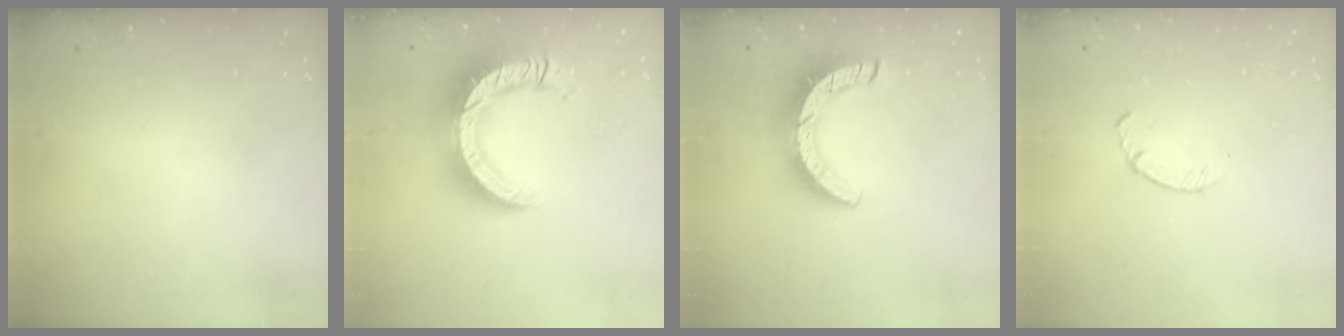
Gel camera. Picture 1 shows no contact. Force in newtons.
{"total": 15.7, "press": 15.6, "slide": 1.7}
{"total": 10.4, "press": 10.4, "slide": 1.1}
{"total": 2.4, "press": 2.3, "slide": 0.4}